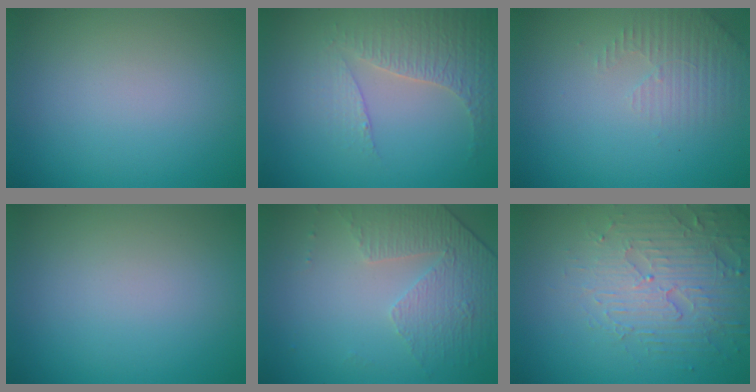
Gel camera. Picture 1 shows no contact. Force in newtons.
{"total": 4.2, "press": 3.0, "slide": 2.9}
{"total": 2.3, "press": 2.2, "slide": 0.6}
{"total": 0.0}
{"total": 4.7, "press": 3.1, "slide": 3.5}
{"total": 4.2, "press": 4.2, "slide": 0.6}